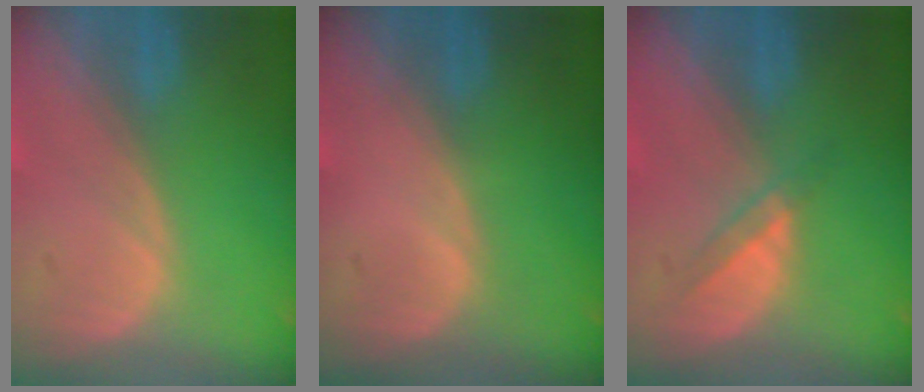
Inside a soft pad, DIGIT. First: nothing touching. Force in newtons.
{"total": 0.0}
{"total": 2.4, "press": 2.2, "slide": 1.1}